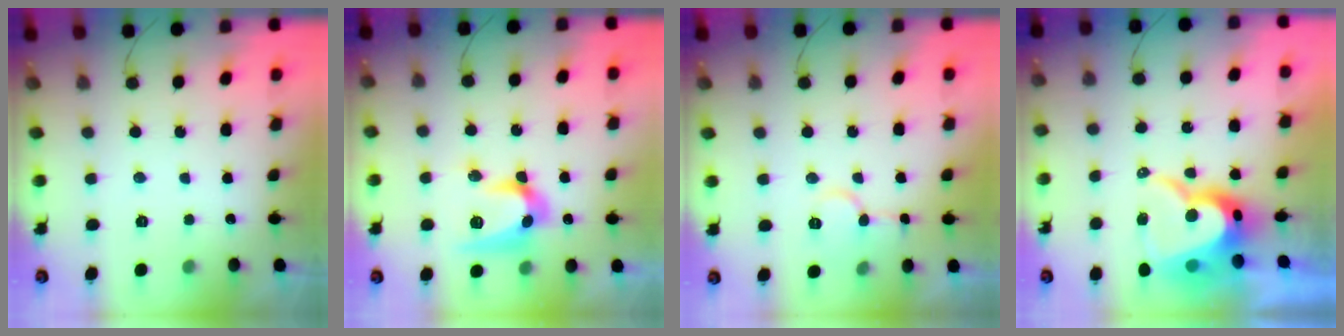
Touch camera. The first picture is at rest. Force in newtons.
{"total": 15.0, "press": 14.9, "slide": 0.8}
{"total": 7.7, "press": 7.7, "slide": 0.2}
{"total": 16.8, "press": 16.8, "slide": 1.3}